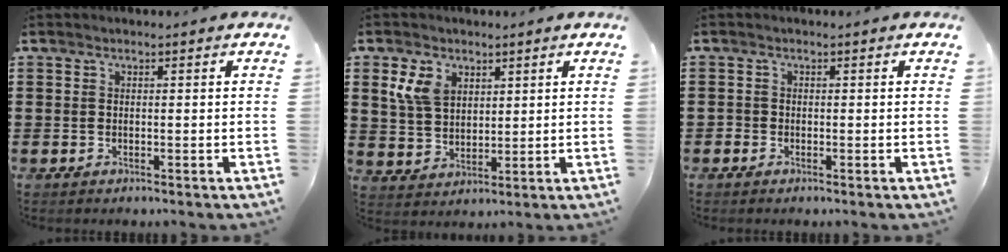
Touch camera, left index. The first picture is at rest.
{"total": 6.0, "force": [2.9, 4.4, 2.9], "torque": [-0.082, 0.013, 0.051]}
{"total": 0.8, "force": [-0.5, 0.6, 0.1], "torque": [-0.005, 0.001, -0.011]}